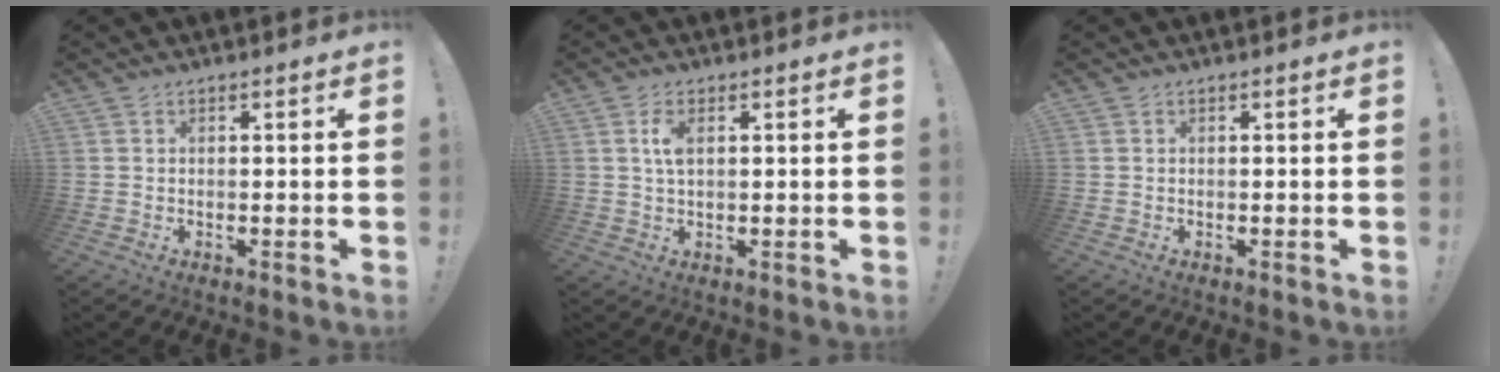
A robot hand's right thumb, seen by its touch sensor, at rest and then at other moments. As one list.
[{"total": 3.9, "force": [1.1, 1.9, 3.2], "torque": [-0.058, 0.002, 0.016]}, {"total": 0.0}]